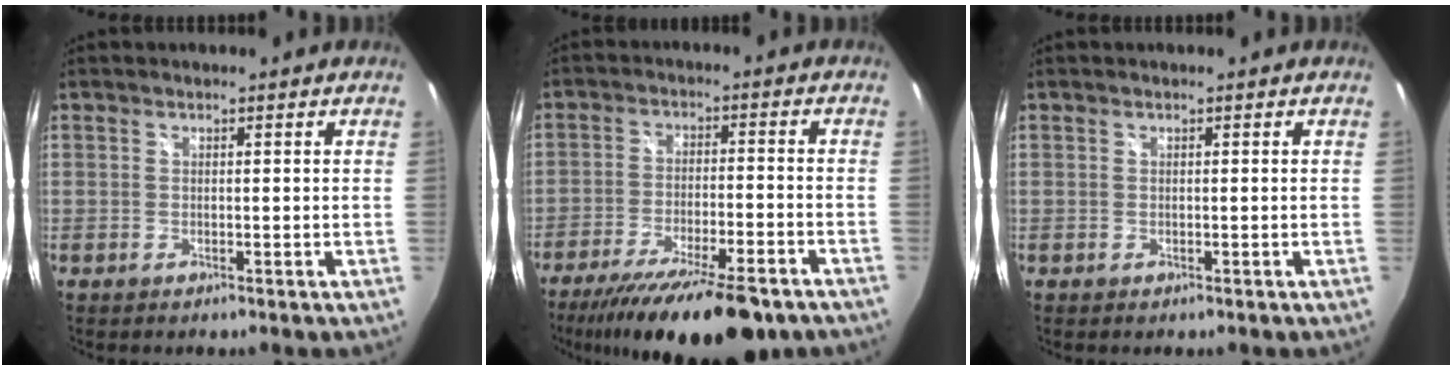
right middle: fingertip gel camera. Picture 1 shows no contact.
{"total": 20.1, "force": [-15.5, 4.5, 12.0], "torque": [-0.216, -0.044, -0.236]}
{"total": 0.0}